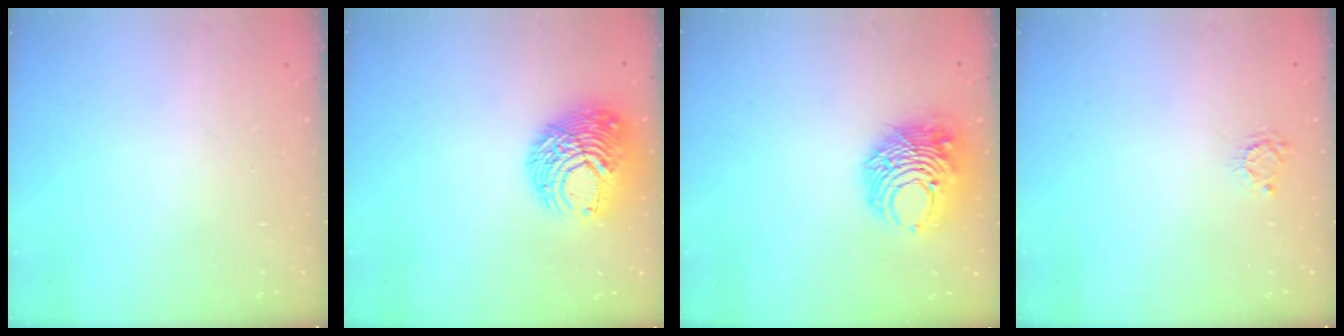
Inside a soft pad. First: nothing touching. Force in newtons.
{"total": 12.5, "press": 12.5, "slide": 1.5}
{"total": 9.9, "press": 9.8, "slide": 1.2}
{"total": 3.4, "press": 3.3, "slide": 0.4}